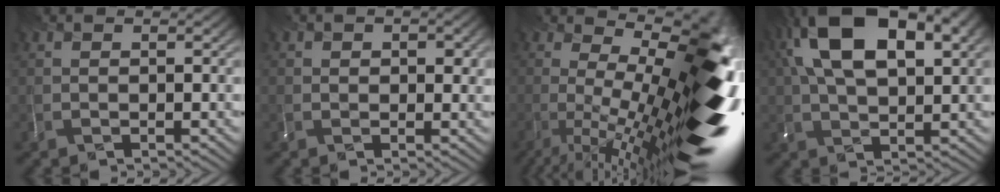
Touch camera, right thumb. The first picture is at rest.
{"total": 1.9, "force": [0.5, 1.4, 1.1], "torque": [-0.007, -0.006, 0.016]}
{"total": 19.0, "force": [-0.5, 5.7, 18.1], "torque": [-0.222, -0.005, -0.006]}
{"total": 16.7, "force": [6.3, 8.8, 12.8], "torque": [-0.238, 0.028, 0.103]}